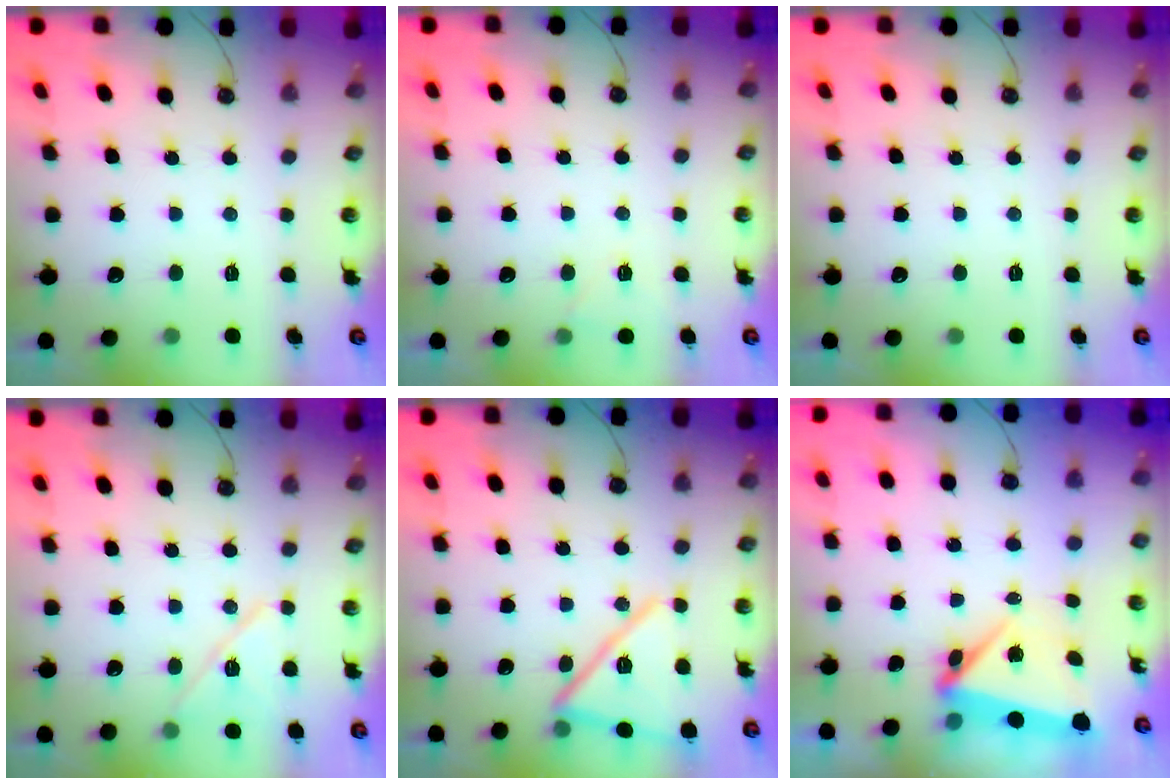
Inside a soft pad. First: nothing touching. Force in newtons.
{"total": 4.0, "press": 3.9, "slide": 0.7}
{"total": 0.0}
{"total": 11.6, "press": 11.6, "slide": 0.7}
{"total": 17.1, "press": 17.0, "slide": 1.0}
{"total": 6.1, "press": 4.6, "slide": 4.1}